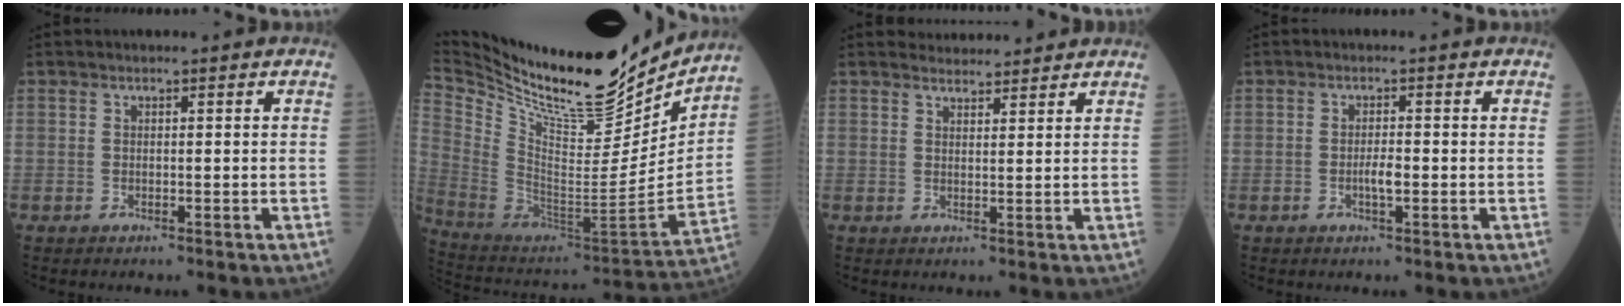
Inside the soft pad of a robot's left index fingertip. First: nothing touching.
{"total": 27.2, "force": [23.3, 5.3, 12.9], "torque": [-0.238, -0.052, 0.374]}
{"total": 4.4, "force": [4.2, 0.9, 0.3], "torque": [-0.007, 0.019, 0.059]}
{"total": 2.0, "force": [-0.6, 0.4, 1.9], "torque": [-0.036, 0.001, -0.010]}